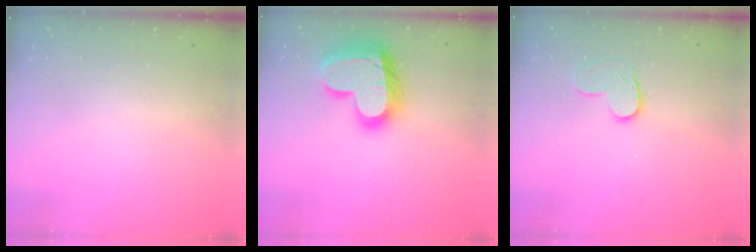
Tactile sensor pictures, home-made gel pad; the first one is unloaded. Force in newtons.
{"total": 22.4, "press": 22.4, "slide": 1.4}
{"total": 7.6, "press": 7.6, "slide": 0.4}